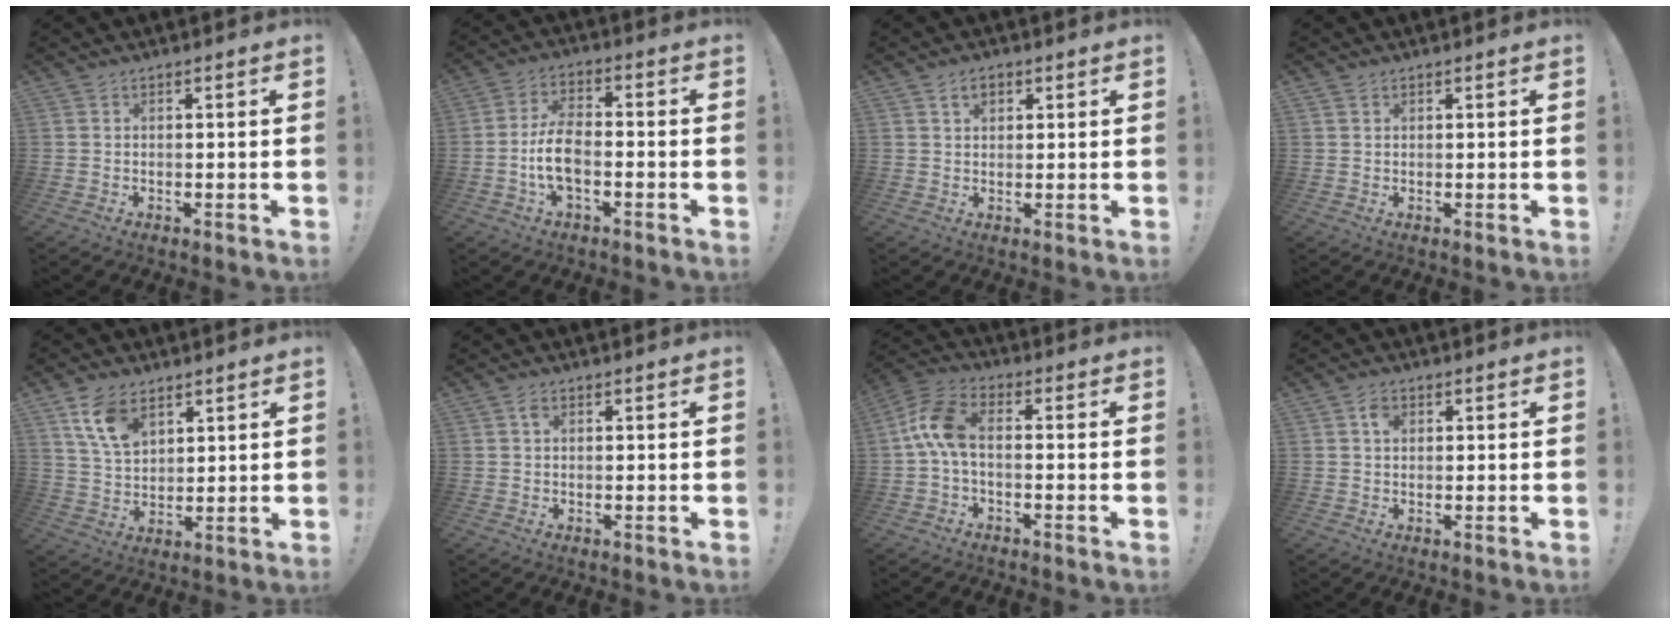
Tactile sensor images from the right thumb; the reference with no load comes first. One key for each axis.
{"total": 9.4, "fx": -3.0, "fy": 4.7, "fz": 7.6, "tx": -0.155, "ty": 0.009, "tz": -0.053}
{"total": 3.3, "fx": 1.5, "fy": 2.2, "fz": 2.0, "tx": -0.028, "ty": 0.001, "tz": 0.025}
{"total": 0.7, "fx": 0.6, "fy": 0.3, "fz": 0.1, "tx": -0.006, "ty": 0.000, "tz": 0.014}
{"total": 10.7, "fx": 6.2, "fy": 6.7, "fz": 5.6, "tx": -0.104, "ty": -0.018, "tz": 0.122}
{"total": 1.0, "fx": 0.3, "fy": 0.7, "fz": 0.6, "tx": -0.013, "ty": 0.002, "tz": 0.005}
{"total": 9.4, "fx": 0.0, "fy": 4.8, "fz": 8.1, "tx": -0.172, "ty": 0.009, "tz": 0.004}
{"total": 2.4, "fx": 0.7, "fy": 1.8, "fz": 1.4, "tx": -0.013, "ty": -0.001, "tz": 0.010}